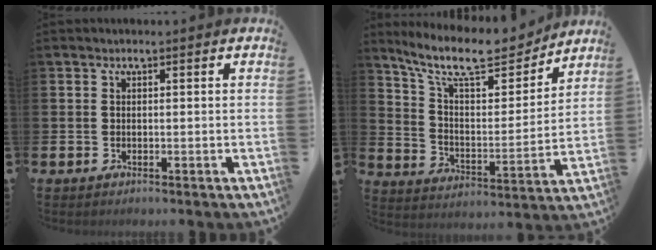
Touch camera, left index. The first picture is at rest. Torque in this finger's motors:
{"motor_torque": [0.10, -0.19, 0.72, 0.21]}